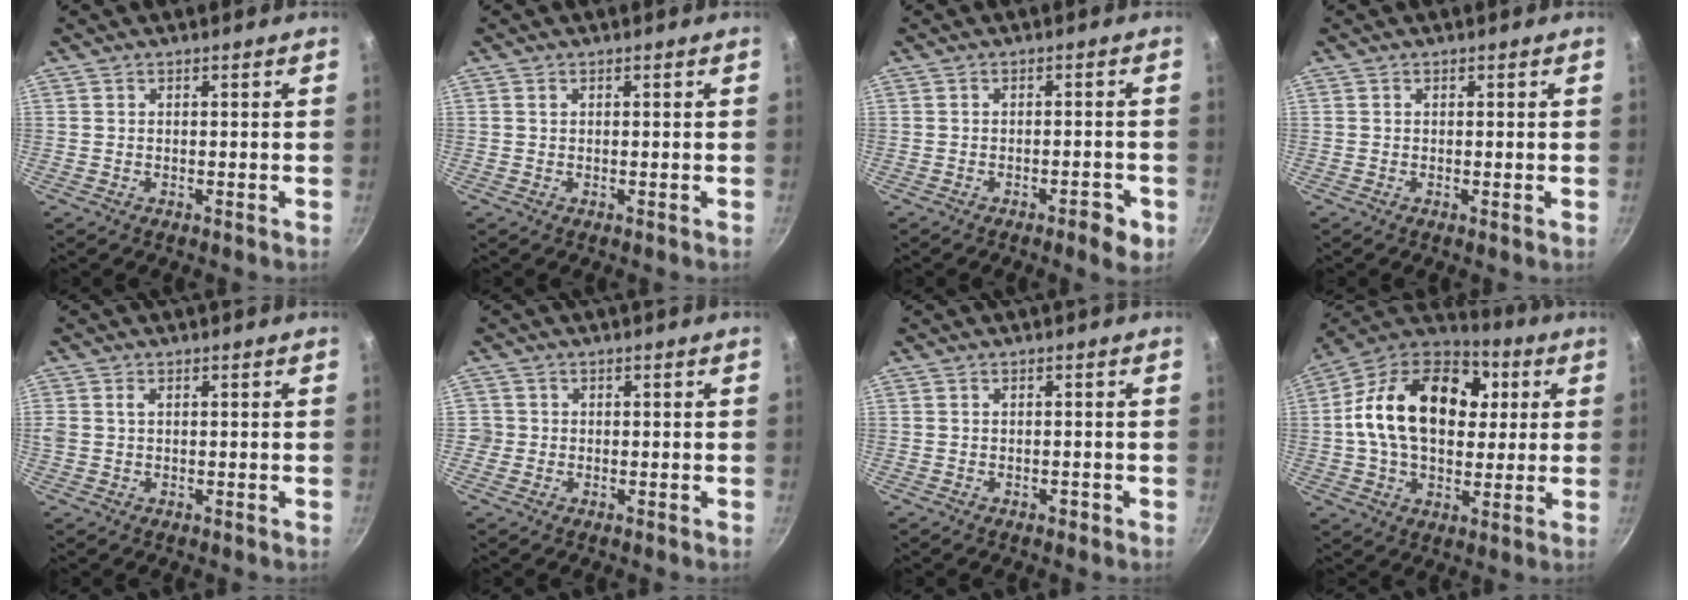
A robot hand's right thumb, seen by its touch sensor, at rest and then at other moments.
{"total": 0.5, "force": [0.2, 0.4, 0.3], "torque": [-0.005, 0.000, 0.003]}
{"total": 4.2, "force": [-2.1, 1.4, 3.3], "torque": [-0.038, 0.008, -0.028]}
{"total": 0.6, "force": [0.0, 0.1, 0.6], "torque": [-0.013, -0.004, -0.001]}
{"total": 1.9, "force": [0.5, 1.3, 1.3], "torque": [-0.038, 0.008, 0.013]}
{"total": 2.1, "force": [-0.2, 2.1, 0.0], "torque": [0.015, 0.008, -0.005]}
{"total": 0.9, "force": [-0.5, 0.6, 0.5], "torque": [-0.003, 0.002, -0.008]}
{"total": 23.3, "force": [3.3, 15.5, 17.1], "torque": [-0.274, 0.019, 0.050]}